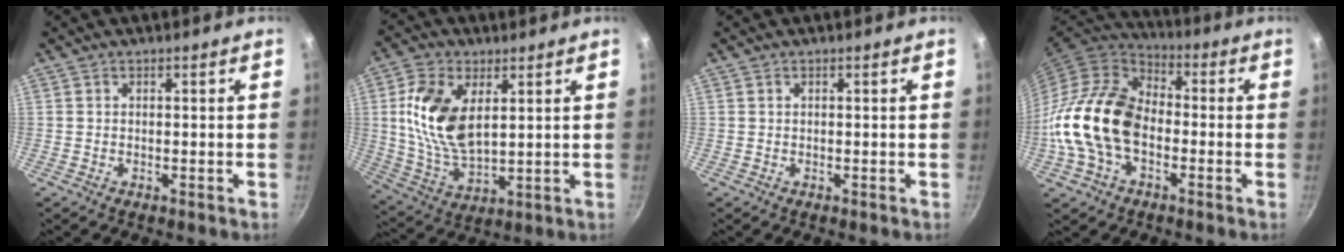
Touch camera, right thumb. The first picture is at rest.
{"total": 14.3, "force": [3.5, 8.0, 11.4], "torque": [-0.214, -0.019, 0.076]}
{"total": 0.0}
{"total": 17.7, "force": [-3.2, 12.0, 12.6], "torque": [-0.209, 0.034, -0.076]}